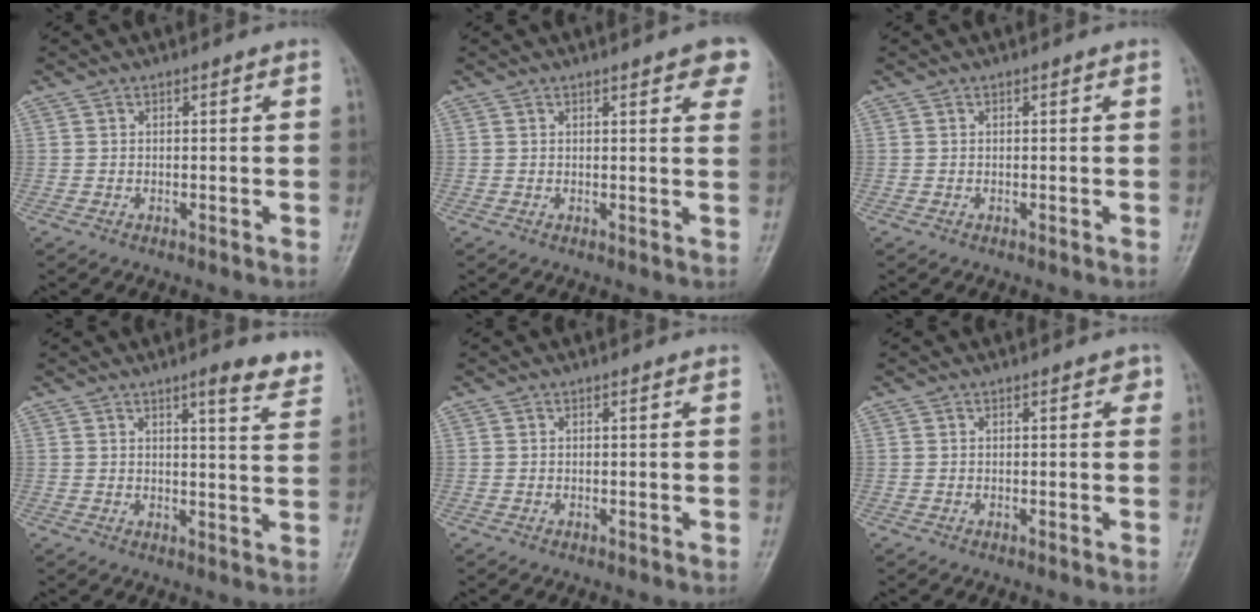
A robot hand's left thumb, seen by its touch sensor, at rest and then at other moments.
{"total": 6.9, "force": [4.1, 1.9, 5.2], "torque": [-0.039, -0.006, 0.042]}
{"total": 0.0}
{"total": 7.1, "force": [5.3, 1.2, 4.7], "torque": [-0.046, -0.030, 0.060]}
{"total": 0.0}
{"total": 1.1, "force": [0.4, 0.7, 0.7], "torque": [0.003, 0.002, -0.001]}